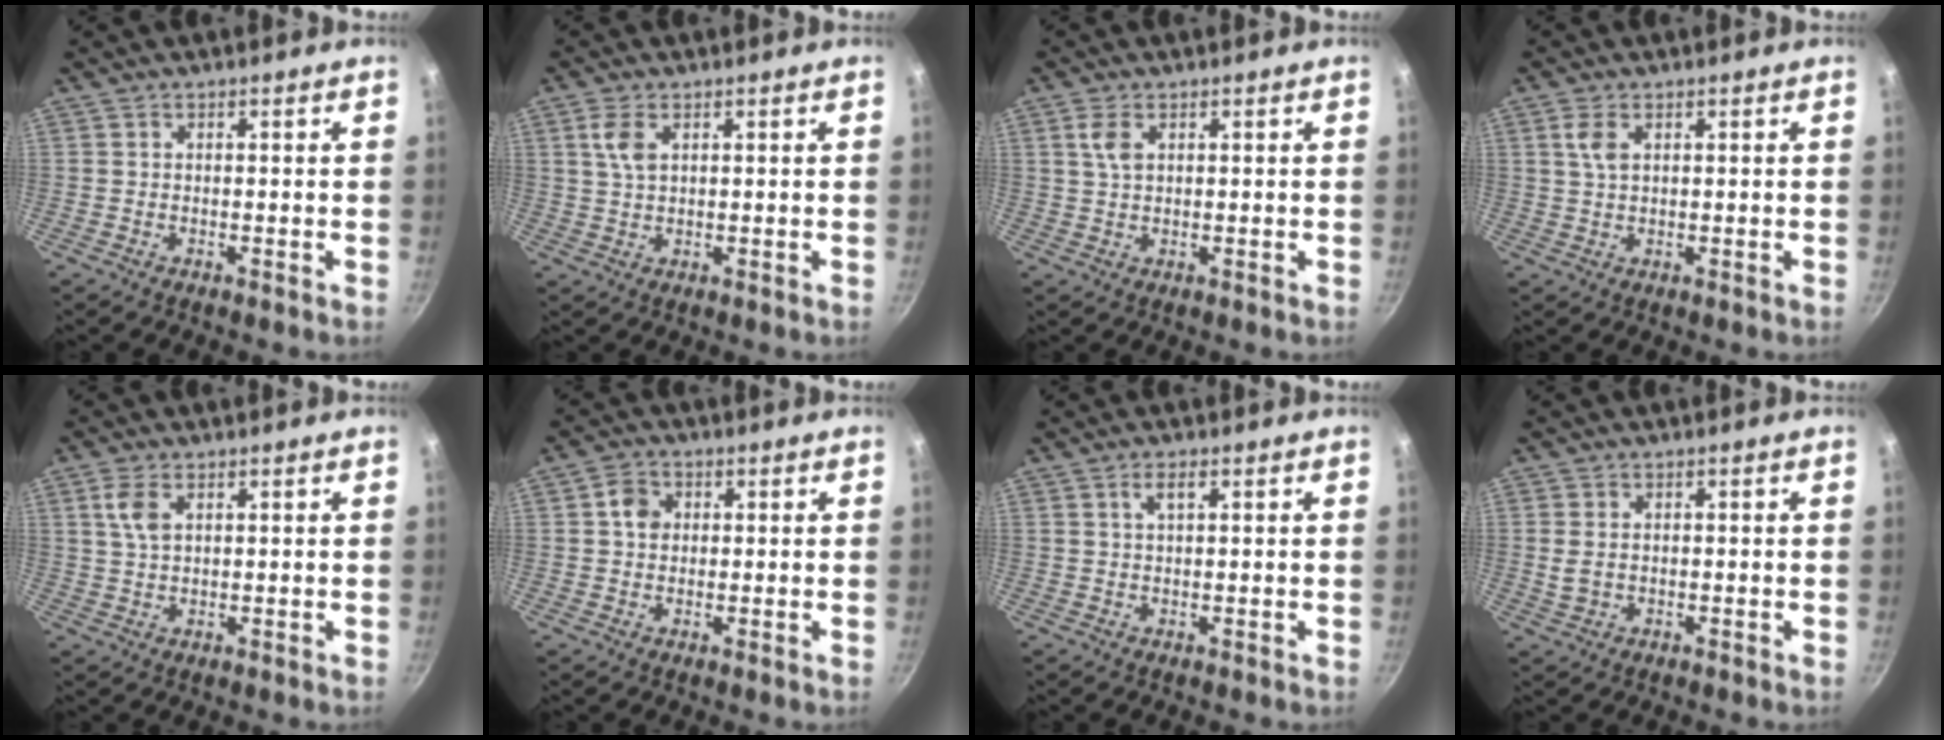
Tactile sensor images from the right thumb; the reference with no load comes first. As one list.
[{"total": 4.2, "force": [1.6, 2.2, 3.2], "torque": [-0.063, -0.004, 0.033]}, {"total": 3.5, "force": [1.3, 1.8, 2.6], "torque": [-0.051, -0.003, 0.027]}, {"total": 3.4, "force": [1.3, 1.7, 2.6], "torque": [-0.051, -0.003, 0.027]}, {"total": 4.3, "force": [1.7, 2.3, 3.3], "torque": [-0.065, -0.003, 0.033]}, {"total": 4.1, "force": [0.8, 3.3, 2.2], "torque": [-0.027, 0.006, 0.007]}, {"total": 2.1, "force": [0.9, 0.7, 1.8], "torque": [-0.033, 0.003, 0.018]}, {"total": 2.8, "force": [0.0, 2.1, 1.9], "torque": [-0.036, 0.004, 0.003]}]